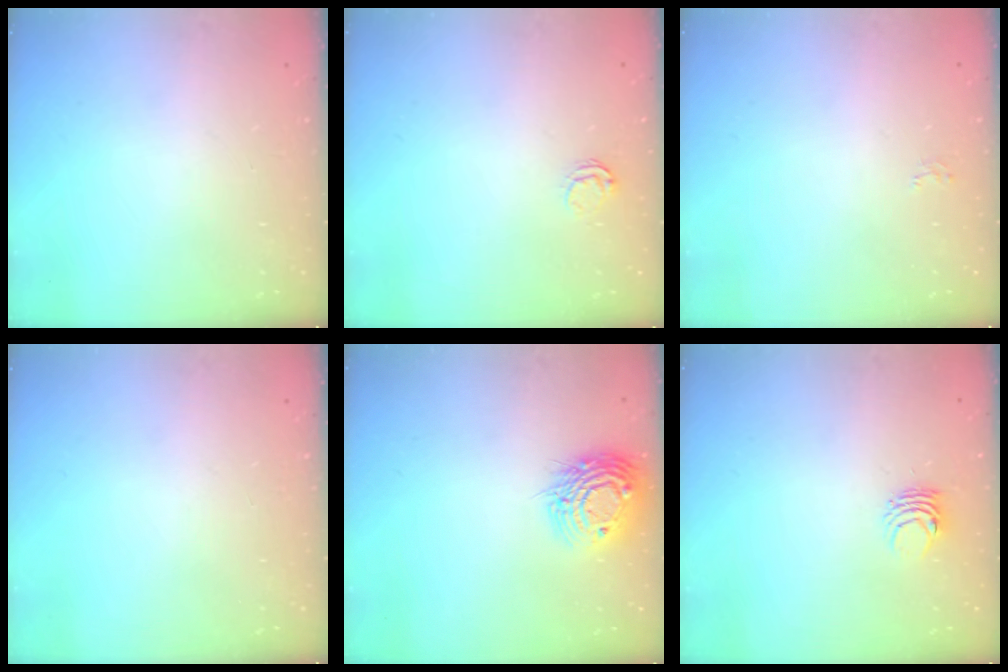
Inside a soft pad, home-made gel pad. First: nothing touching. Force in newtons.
{"total": 3.1, "press": 3.1, "slide": 0.3}
{"total": 2.6, "press": 2.6, "slide": 0.2}
{"total": 0.0}
{"total": 13.3, "press": 13.3, "slide": 1.1}
{"total": 4.2, "press": 4.2, "slide": 0.4}